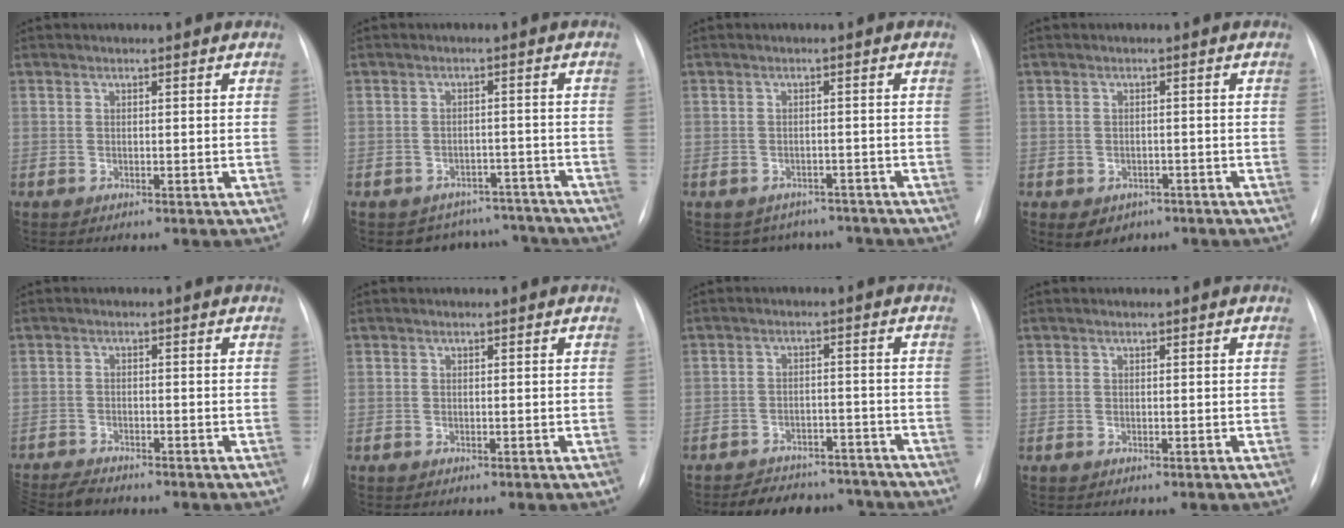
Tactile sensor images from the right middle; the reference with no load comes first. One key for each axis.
{"total": 7.8, "fx": -6.9, "fy": 3.7, "fz": -0.5, "tx": 0.025, "ty": 0.031, "tz": -0.080}
{"total": 5.9, "fx": -5.0, "fy": 3.1, "fz": 0.0, "tx": 0.011, "ty": 0.017, "tz": -0.057}
{"total": 4.6, "fx": -2.7, "fy": 3.4, "fz": 1.4, "tx": -0.014, "ty": 0.005, "tz": -0.029}
{"total": 6.4, "fx": -5.9, "fy": 1.2, "fz": 2.0, "tx": -0.031, "ty": -0.020, "tz": -0.099}
{"total": 0.0}
{"total": 11.3, "fx": -10.1, "fy": 4.5, "fz": 2.2, "tx": -0.023, "ty": 0.016, "tz": -0.128}
{"total": 0.0}